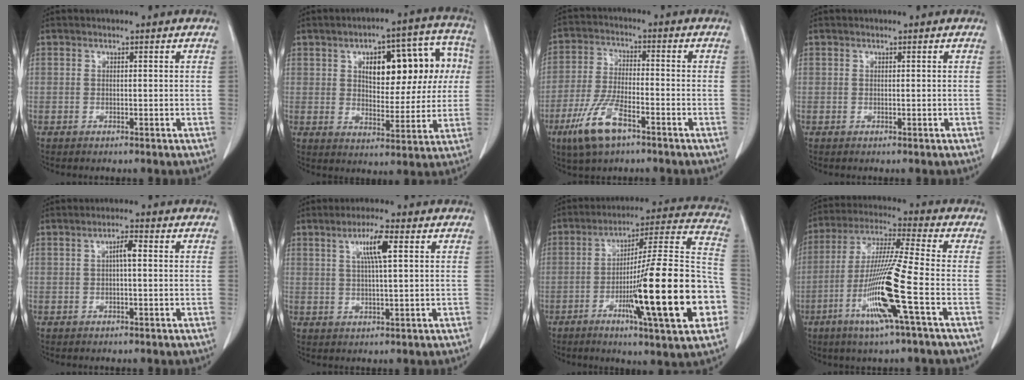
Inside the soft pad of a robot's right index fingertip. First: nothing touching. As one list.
[{"total": 15.1, "force": [3.6, 6.6, 13.0], "torque": [-0.164, 0.048, 0.055]}, {"total": 9.5, "force": [-5.5, 2.8, 7.2], "torque": [-0.155, -0.012, -0.103]}, {"total": 0.0}, {"total": 2.5, "force": [0.3, 0.3, 2.4], "torque": [-0.042, 0.005, 0.004]}, {"total": 5.5, "force": [2.0, 0.2, 5.1], "torque": [-0.092, 0.003, 0.035]}, {"total": 24.5, "force": [-7.1, 1.3, 23.4], "torque": [-0.301, 0.001, -0.111]}, {"total": 14.2, "force": [-5.0, -1.2, 13.2], "torque": [-0.265, -0.018, -0.101]}]